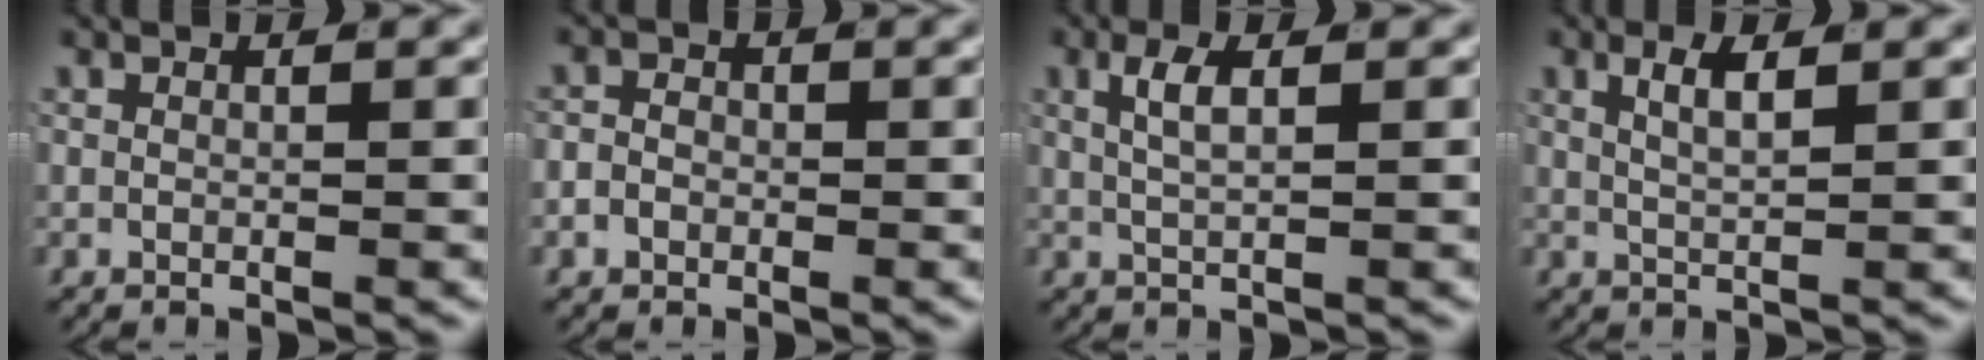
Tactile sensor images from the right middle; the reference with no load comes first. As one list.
[{"total": 1.8, "force": [-0.7, 1.6, 0.7], "torque": [-0.009, 0.001, -0.016]}, {"total": 2.4, "force": [0.9, 0.3, 2.1], "torque": [-0.038, 0.001, 0.020]}, {"total": 2.8, "force": [1.3, 0.5, 2.4], "torque": [-0.039, -0.002, 0.027]}]